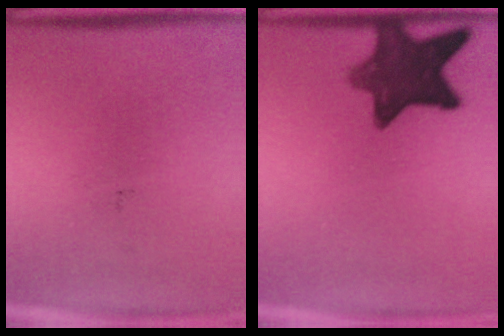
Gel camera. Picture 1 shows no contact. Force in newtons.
{"total": 10.5}